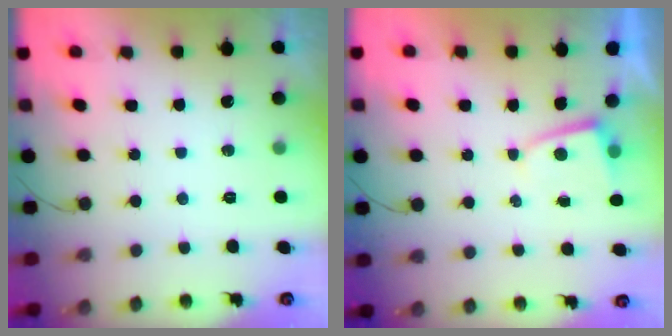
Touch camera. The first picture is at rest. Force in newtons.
{"total": 1.2, "press": 1.2, "slide": 0.2}